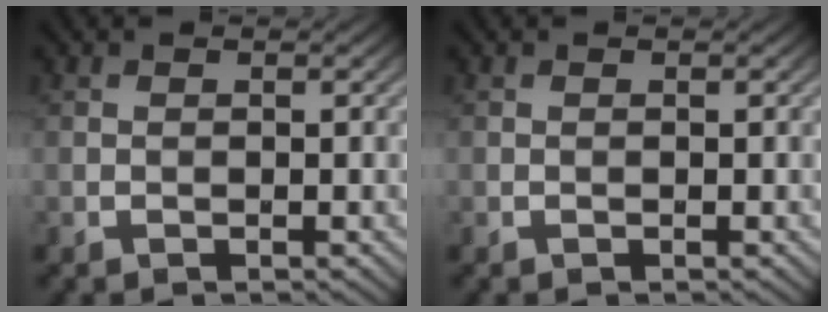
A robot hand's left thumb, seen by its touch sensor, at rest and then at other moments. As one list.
[{"total": 0.0}]